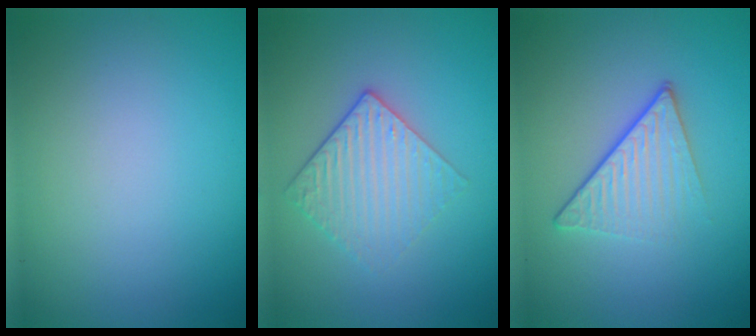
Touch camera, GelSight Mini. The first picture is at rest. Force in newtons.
{"total": 3.2, "press": 2.6, "slide": 1.8}
{"total": 4.2, "press": 2.7, "slide": 3.2}